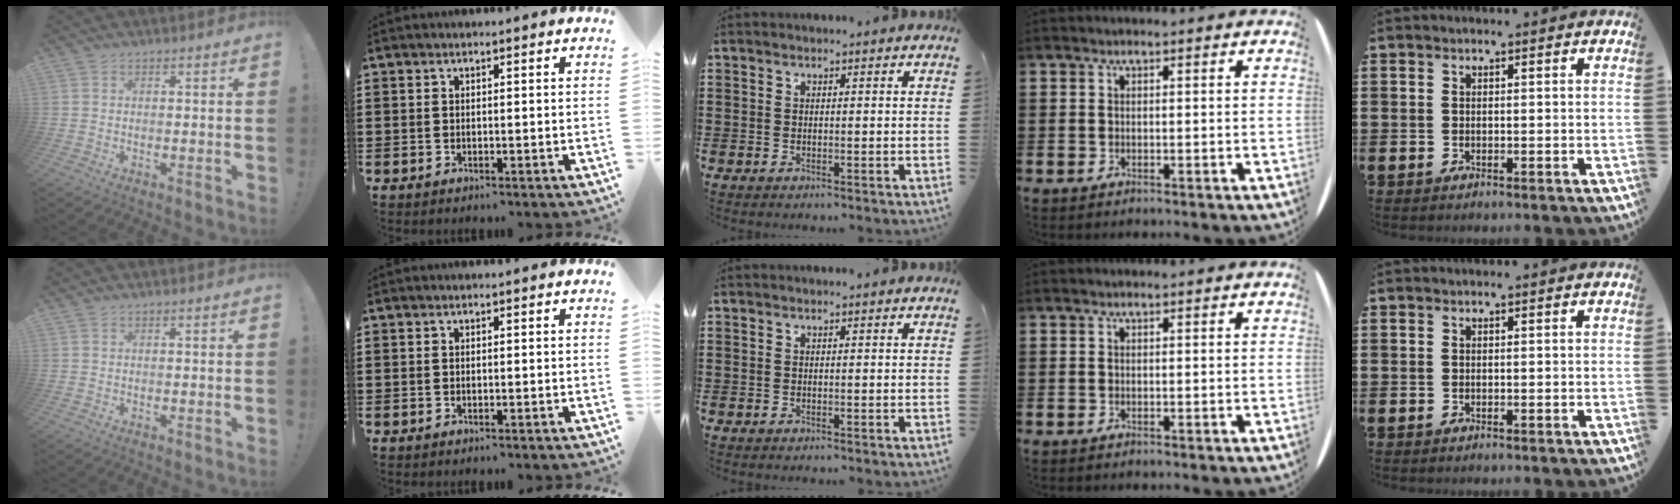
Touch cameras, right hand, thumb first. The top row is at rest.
{}